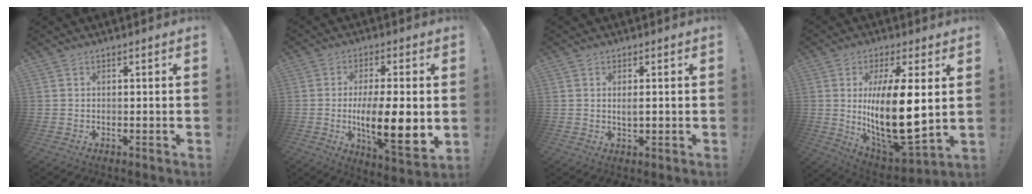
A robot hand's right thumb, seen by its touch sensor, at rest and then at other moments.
{"total": 15.9, "force": [-1.5, 4.7, 15.2], "torque": [-0.265, -0.007, -0.025]}
{"total": 2.2, "force": [0.2, 0.7, 2.0], "torque": [-0.030, -0.005, 0.000]}
{"total": 20.5, "force": [2.4, 7.8, 18.8], "torque": [-0.340, -0.039, 0.039]}